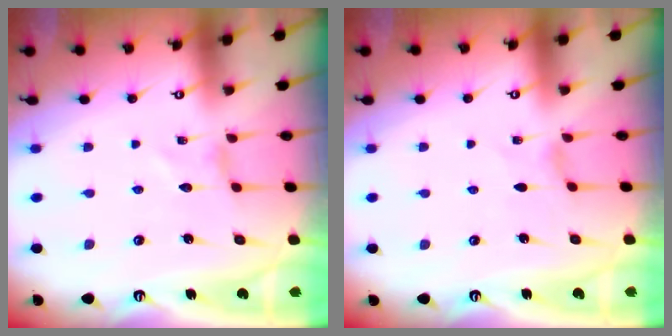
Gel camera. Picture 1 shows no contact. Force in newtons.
{"total": 0.6, "press": 0.6, "slide": 0.2}